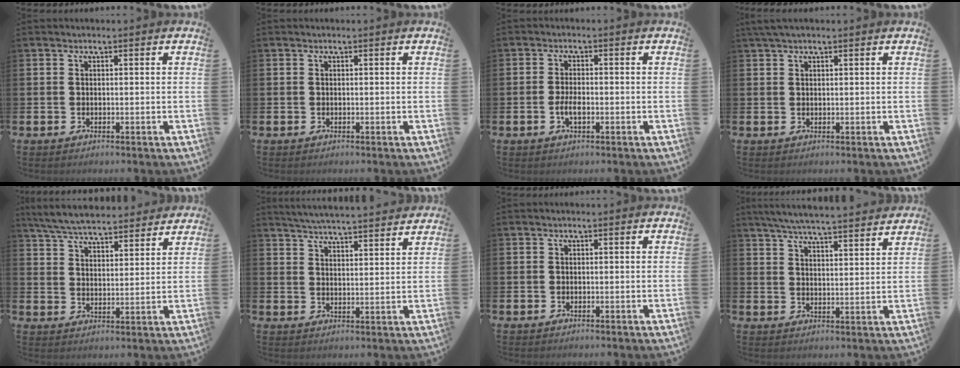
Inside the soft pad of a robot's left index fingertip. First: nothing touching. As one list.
[{"total": 0.0}, {"total": 2.4, "force": [-0.6, 1.1, 2.1], "torque": [-0.033, 0.000, -0.013]}, {"total": 1.9, "force": [1.5, 0.4, 1.1], "torque": [-0.018, 0.004, 0.025]}, {"total": 6.5, "force": [6.3, 1.0, 1.5], "torque": [-0.055, -0.032, 0.112]}, {"total": 5.2, "force": [5.1, -0.3, 0.5], "torque": [-0.031, -0.031, 0.092]}, {"total": 0.0}, {"total": 6.2, "force": [6.0, -0.2, 1.5], "torque": [-0.046, -0.038, 0.106]}]